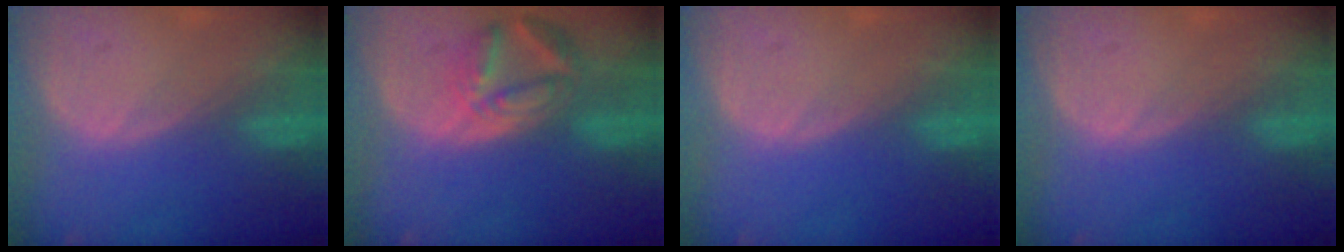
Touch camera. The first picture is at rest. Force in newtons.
{"total": 7.7, "press": 6.8, "slide": 3.6}
{"total": 0.0}
{"total": 0.0}